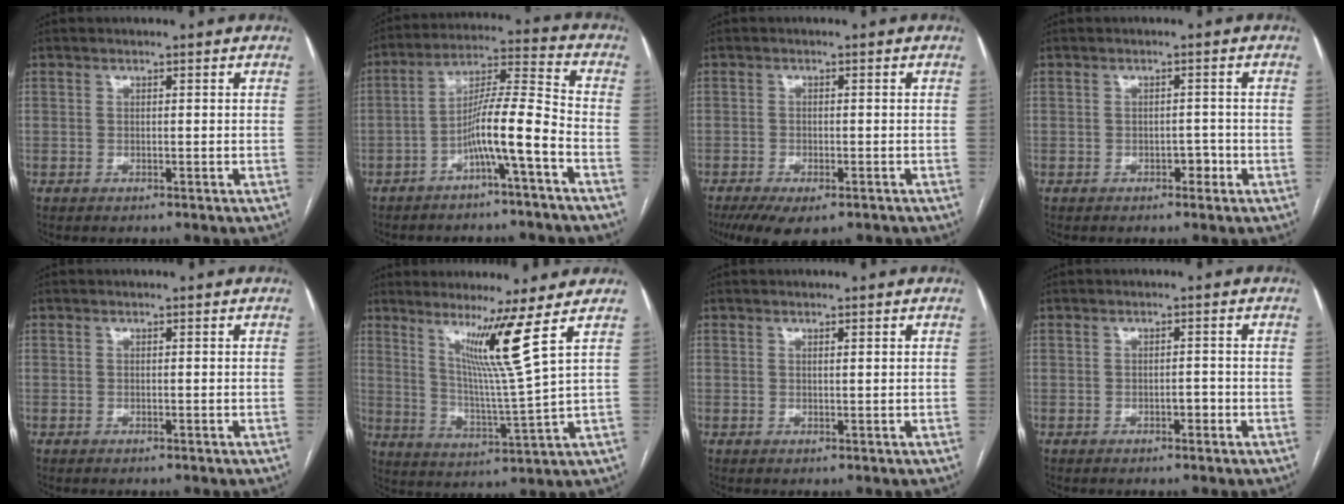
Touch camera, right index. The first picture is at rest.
{"total": 9.4, "force": [-4.4, -0.5, 8.3], "torque": [-0.146, 0.022, -0.077]}
{"total": 7.8, "force": [-5.5, 2.9, 4.7], "torque": [-0.072, -0.012, -0.084]}
{"total": 1.7, "force": [-0.9, 1.1, 1.1], "torque": [-0.011, 0.005, -0.012]}
{"total": 0.0}
{"total": 9.2, "force": [5.1, -3.6, 6.8], "torque": [-0.121, -0.039, 0.095]}
{"total": 0.5, "force": [0.4, -0.1, 0.4], "torque": [-0.008, -0.001, 0.006]}
{"total": 1.3, "force": [-0.6, 0.6, 1.0], "torque": [-0.012, 0.003, -0.010]}